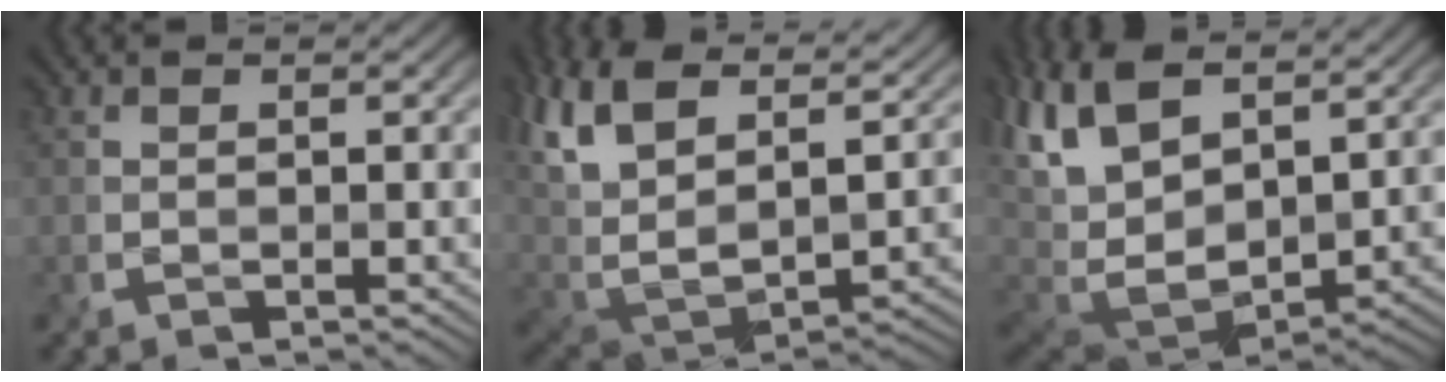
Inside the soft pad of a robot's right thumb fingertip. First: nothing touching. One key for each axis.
{"total": 16.2, "fx": 7.8, "fy": 8.1, "fz": 11.6, "tx": -0.265, "ty": 0.020, "tz": 0.141}
{"total": 15.2, "fx": 4.3, "fy": 8.5, "fz": 11.9, "tx": -0.274, "ty": -0.010, "tz": 0.093}